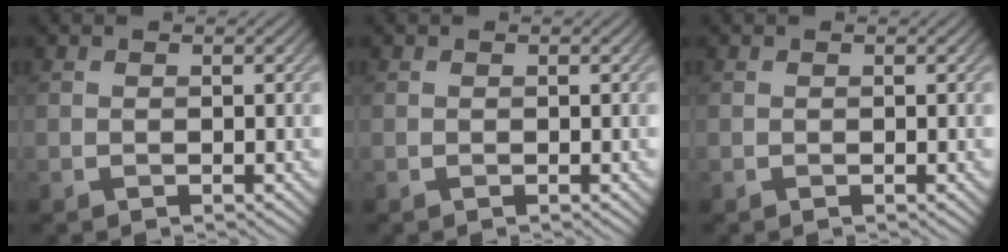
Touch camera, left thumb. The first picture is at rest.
{"total": 0.0}
{"total": 0.0}